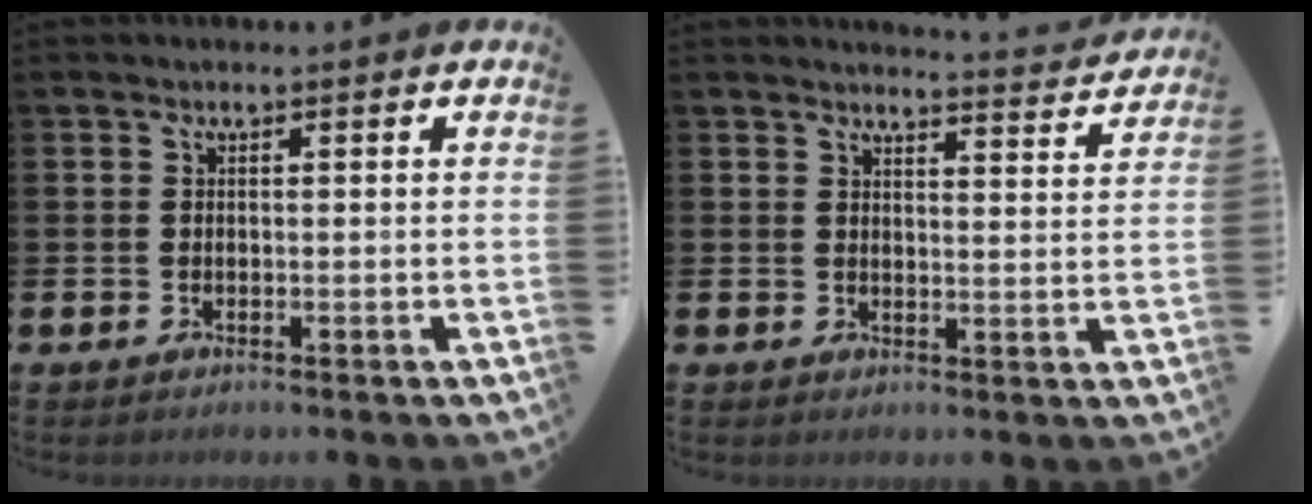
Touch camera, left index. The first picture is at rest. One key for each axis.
{"total": 3.9, "fx": 3.9, "fy": -0.2, "fz": 0.2, "tx": 0.010, "ty": -0.036, "tz": 0.064}